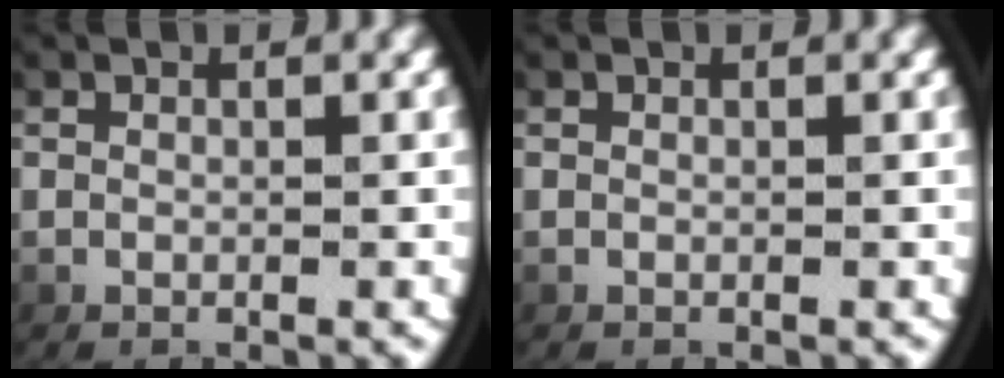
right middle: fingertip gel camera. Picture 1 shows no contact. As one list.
[{"total": 0.0}]